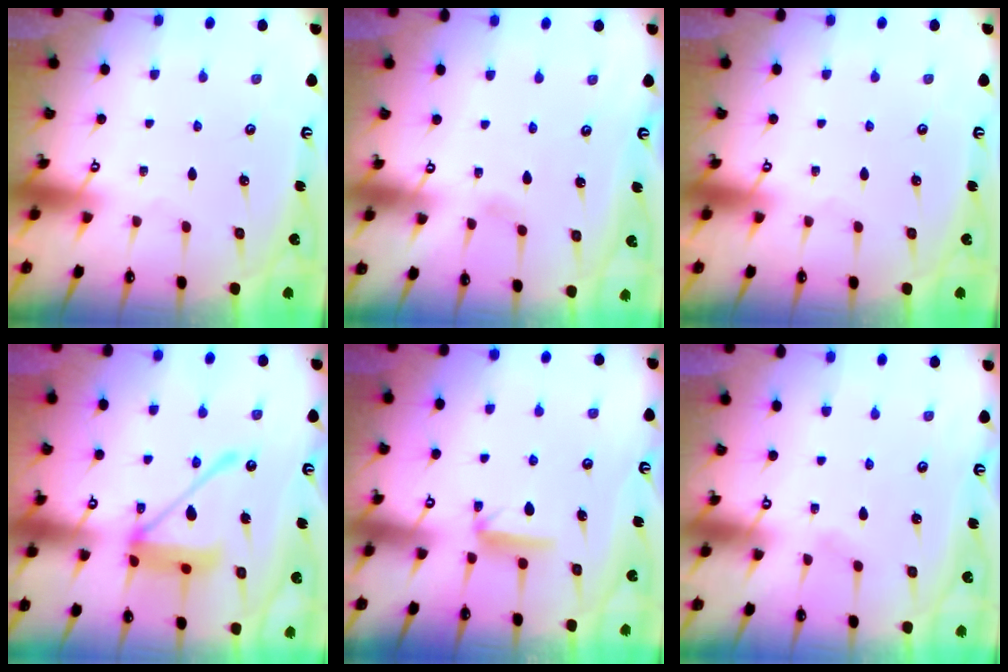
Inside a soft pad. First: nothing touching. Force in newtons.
{"total": 4.8, "press": 4.7, "slide": 0.4}
{"total": 0.0}
{"total": 15.1, "press": 15.0, "slide": 1.8}
{"total": 6.8, "press": 6.8, "slide": 0.3}
{"total": 3.0, "press": 3.0, "slide": 0.4}